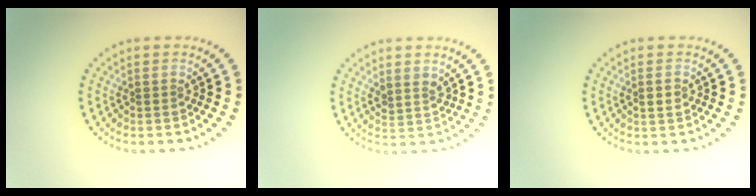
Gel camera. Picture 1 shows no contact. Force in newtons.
{"total": 1.5, "press": 1.3, "slide": 0.8}
{"total": 1.0, "press": 0.9, "slide": 0.1}